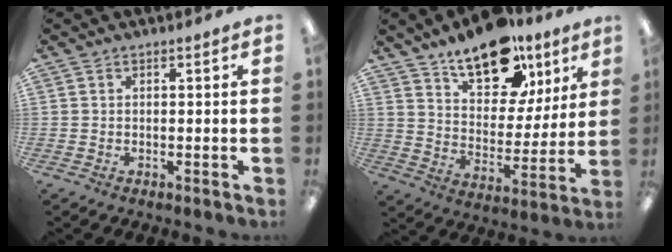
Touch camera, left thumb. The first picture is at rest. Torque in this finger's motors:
{"motor_torque": [0.65, 0.92, 1.31, -1.45, 0.21]}